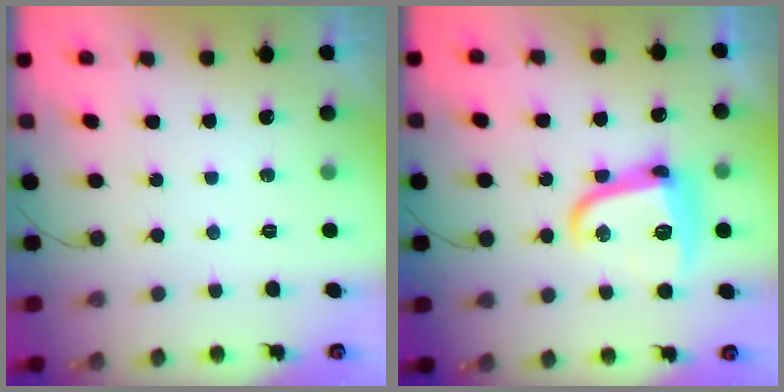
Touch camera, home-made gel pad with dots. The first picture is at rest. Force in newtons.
{"total": 15.6, "press": 15.5, "slide": 0.5}